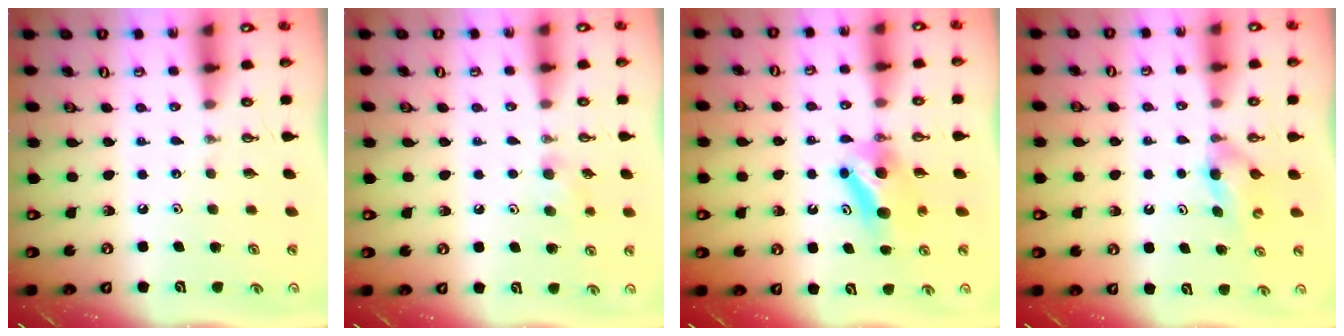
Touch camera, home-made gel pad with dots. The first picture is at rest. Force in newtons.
{"total": 6.6, "press": 5.0, "slide": 4.2}
{"total": 7.2, "press": 7.1, "slide": 1.4}
{"total": 4.2, "press": 3.8, "slide": 1.8}